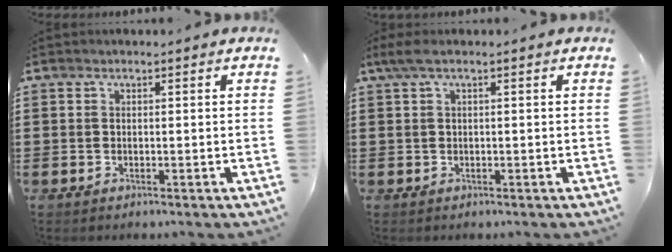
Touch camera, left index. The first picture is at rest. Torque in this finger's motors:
{"motor_torque": [0.69, -0.19, 0.11, 0.03]}